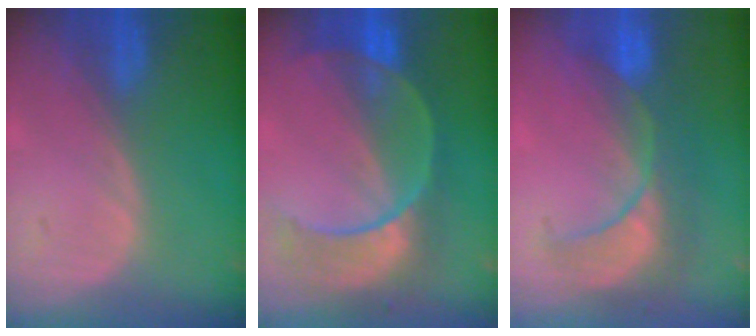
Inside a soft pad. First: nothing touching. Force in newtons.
{"total": 9.7, "press": 8.6, "slide": 4.5}
{"total": 8.1, "press": 8.0, "slide": 1.0}